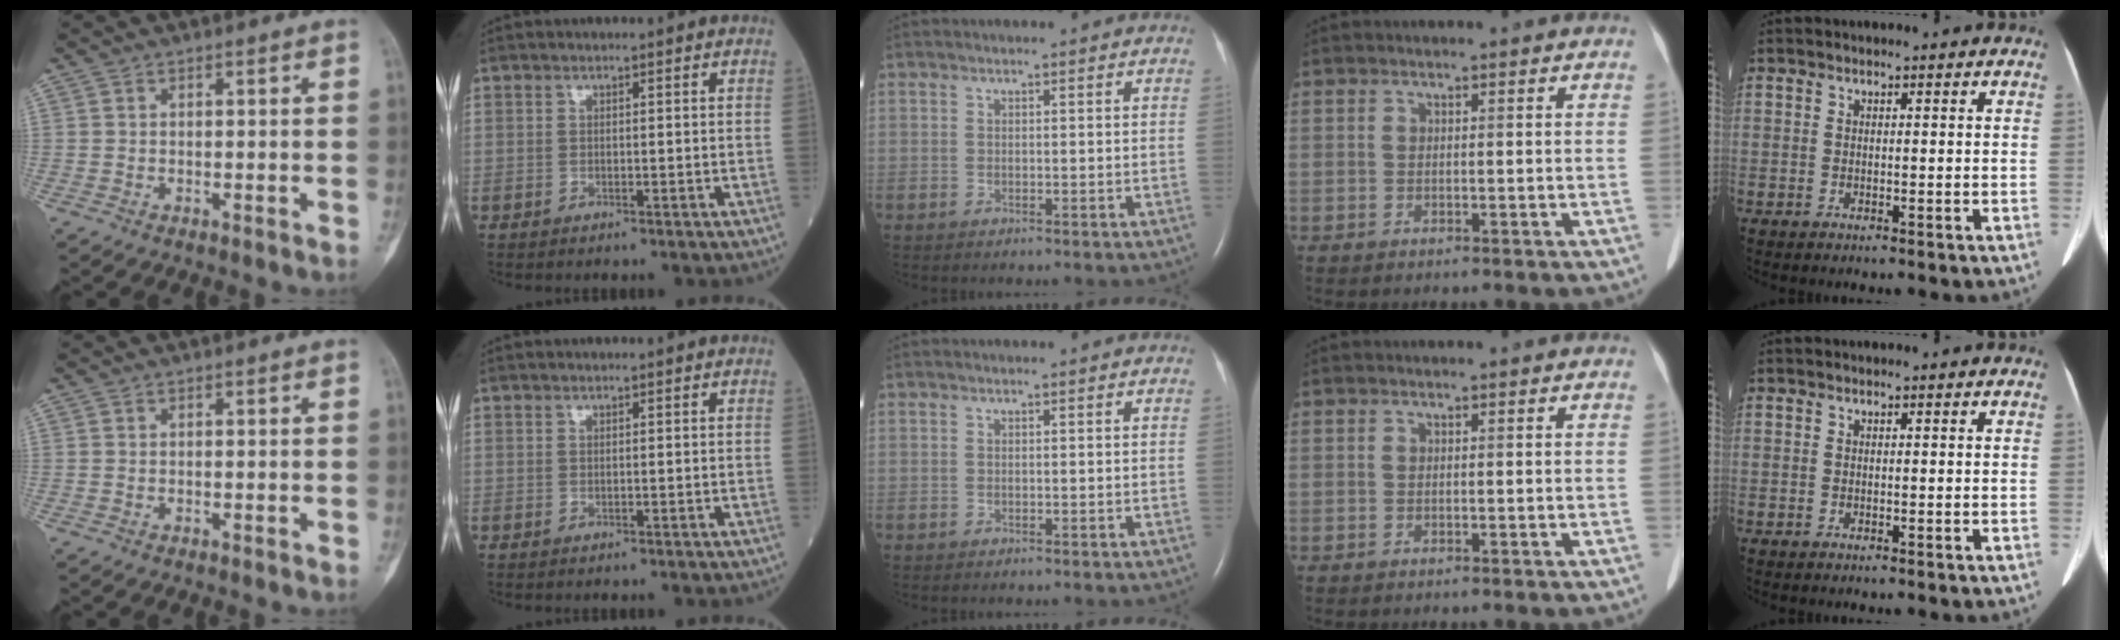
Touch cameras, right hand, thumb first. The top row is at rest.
{}